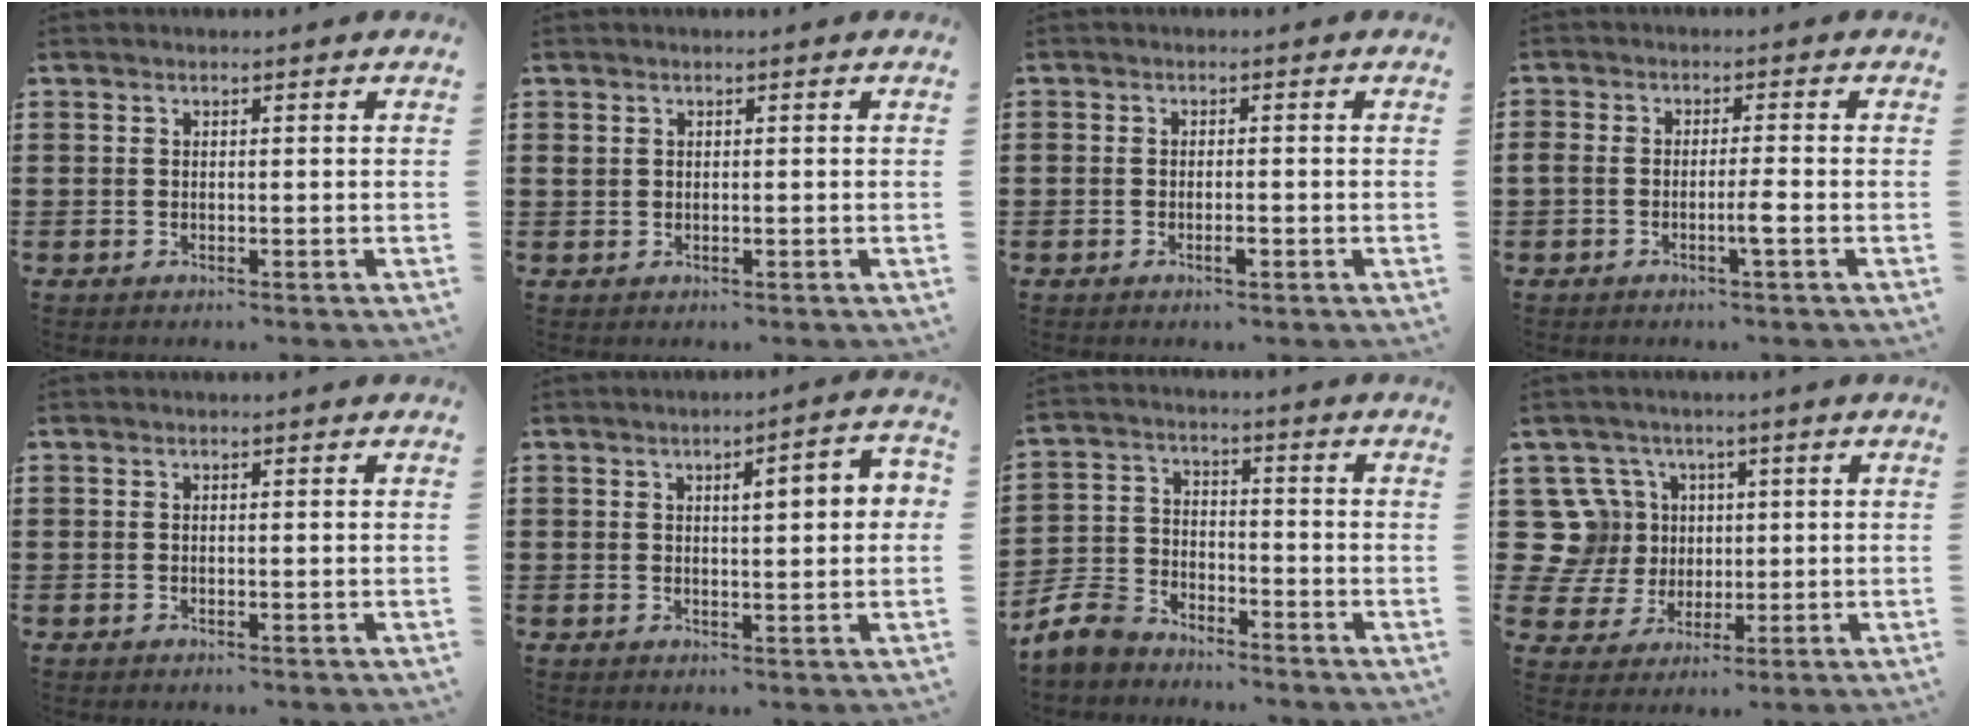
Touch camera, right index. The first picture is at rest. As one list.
[{"total": 0.7, "force": [0.3, 0.6, 0.3], "torque": [-0.008, 0.004, 0.005]}, {"total": 1.6, "force": [-0.8, 0.5, 1.2], "torque": [-0.024, -0.002, -0.014]}, {"total": 2.9, "force": [-1.3, 0.3, 2.6], "torque": [-0.048, -0.001, -0.025]}, {"total": 0.0}, {"total": 4.2, "force": [0.7, 0.9, 4.0], "torque": [-0.059, -0.001, 0.004]}, {"total": 7.4, "force": [-6.8, 2.4, 1.7], "torque": [-0.064, 0.011, -0.142]}, {"total": 9.6, "force": [2.0, 9.0, 2.6], "torque": [-0.112, 0.008, 0.042]}]